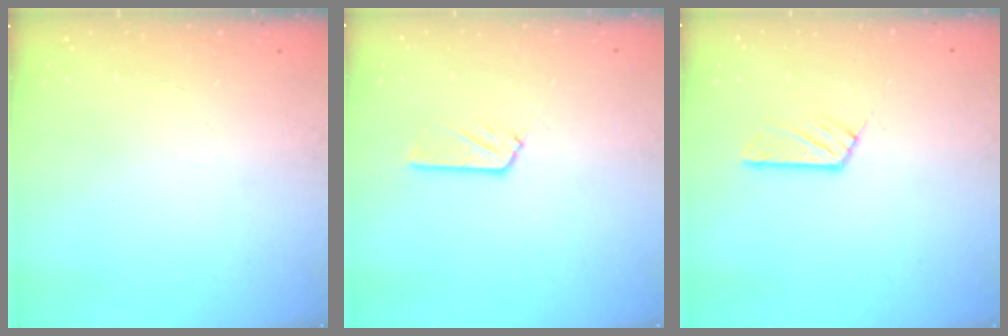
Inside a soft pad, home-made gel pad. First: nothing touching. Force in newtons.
{"total": 5.3, "press": 5.3, "slide": 0.3}
{"total": 5.2, "press": 5.2, "slide": 0.1}